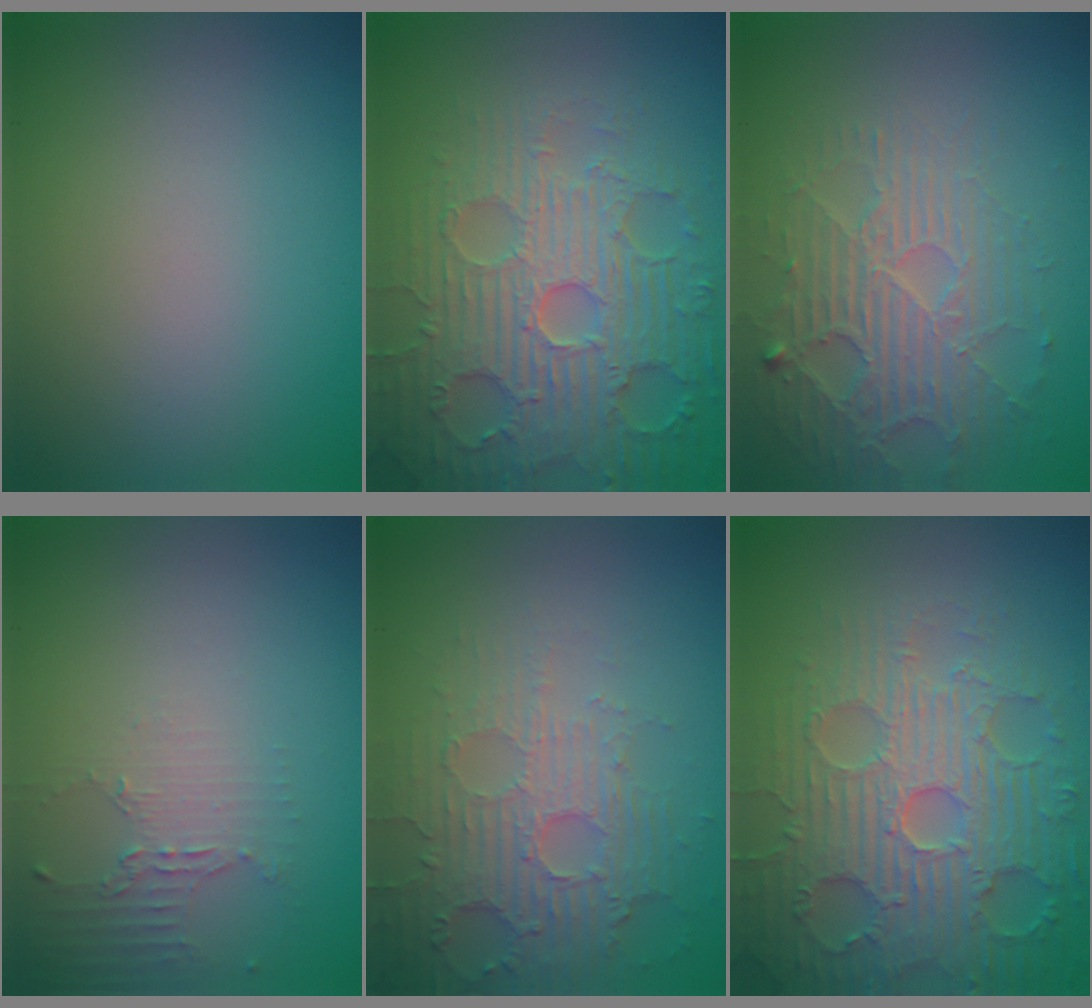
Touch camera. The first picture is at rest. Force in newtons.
{"total": 7.5, "press": 6.1, "slide": 4.3}
{"total": 4.3, "press": 3.8, "slide": 2.0}
{"total": 2.1, "press": 1.5, "slide": 1.4}
{"total": 4.3, "press": 3.8, "slide": 2.0}
{"total": 7.5, "press": 6.1, "slide": 4.3}